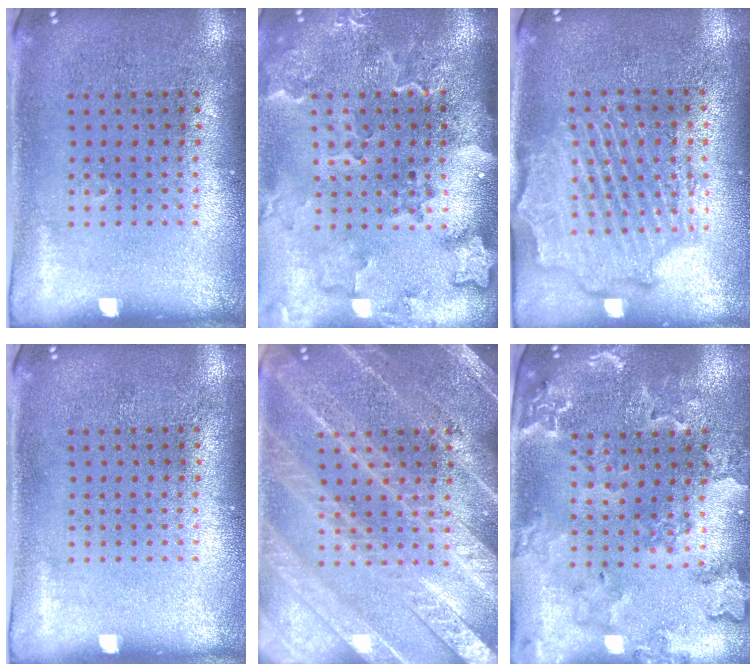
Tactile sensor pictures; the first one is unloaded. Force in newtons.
{"total": 2.8, "press": 2.3, "slide": 1.6}
{"total": 2.3, "press": 2.2, "slide": 0.6}
{"total": 0.0}
{"total": 5.2, "press": 5.1, "slide": 0.7}
{"total": 2.0, "press": 2.0, "slide": 0.2}